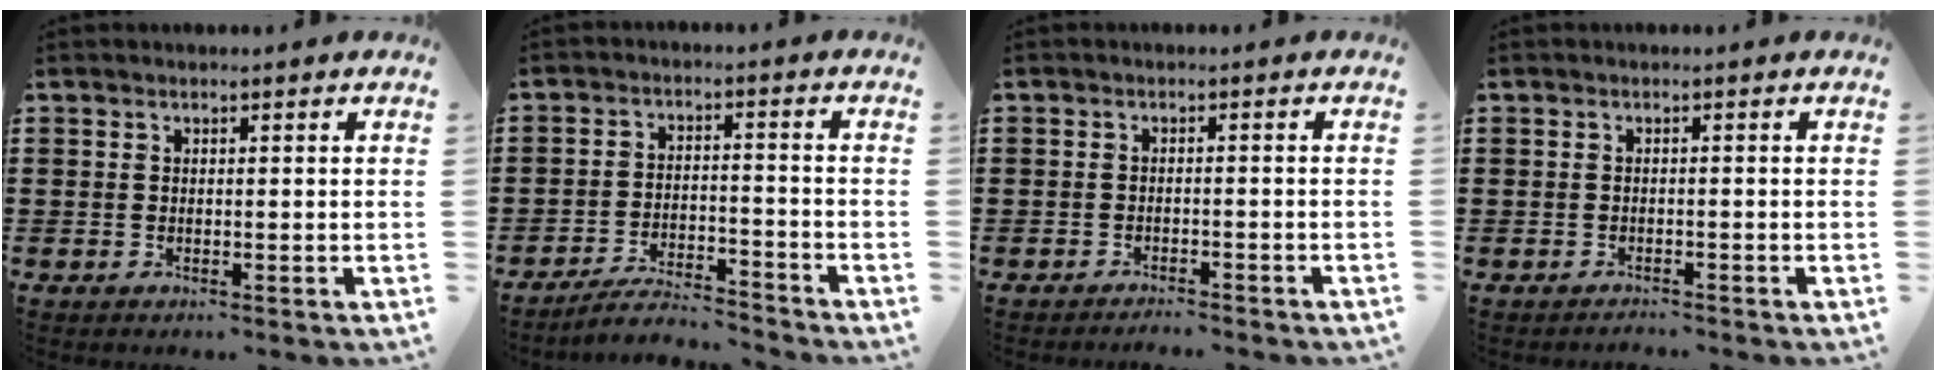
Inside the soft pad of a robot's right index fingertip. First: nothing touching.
{"total": 4.9, "force": [-4.7, 0.3, 1.2], "torque": [-0.030, 0.000, -0.095]}
{"total": 1.6, "force": [-1.6, -0.1, 0.2], "torque": [-0.006, 0.003, -0.032]}
{"total": 0.9, "force": [-0.9, 0.1, -0.1], "torque": [-0.002, 0.001, -0.020]}